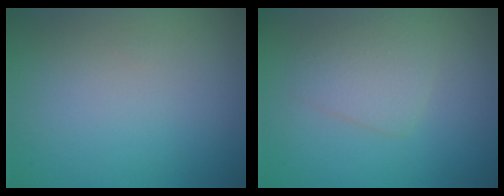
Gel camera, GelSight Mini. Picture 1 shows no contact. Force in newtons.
{"total": 2.6, "press": 2.6, "slide": 0.1}